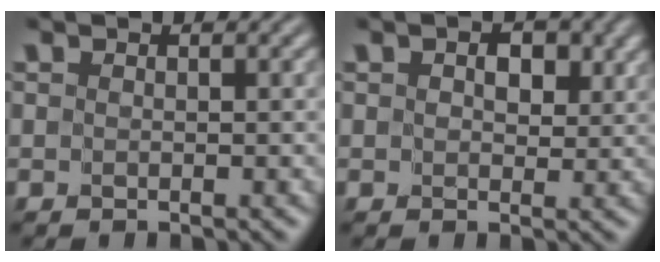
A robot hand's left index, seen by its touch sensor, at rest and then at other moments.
{"total": 2.3, "force": [0.7, 1.5, 1.6], "torque": [-0.022, -0.002, 0.009]}